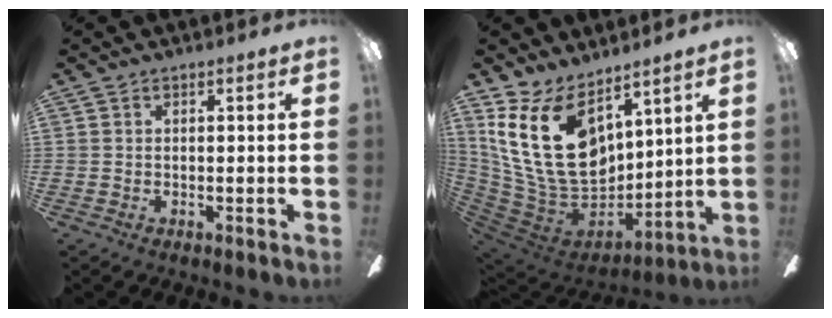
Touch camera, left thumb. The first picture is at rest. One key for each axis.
{"total": 22.6, "fx": 8.3, "fy": 14.3, "fz": 15.4, "tx": -0.327, "ty": -0.042, "tz": 0.155}